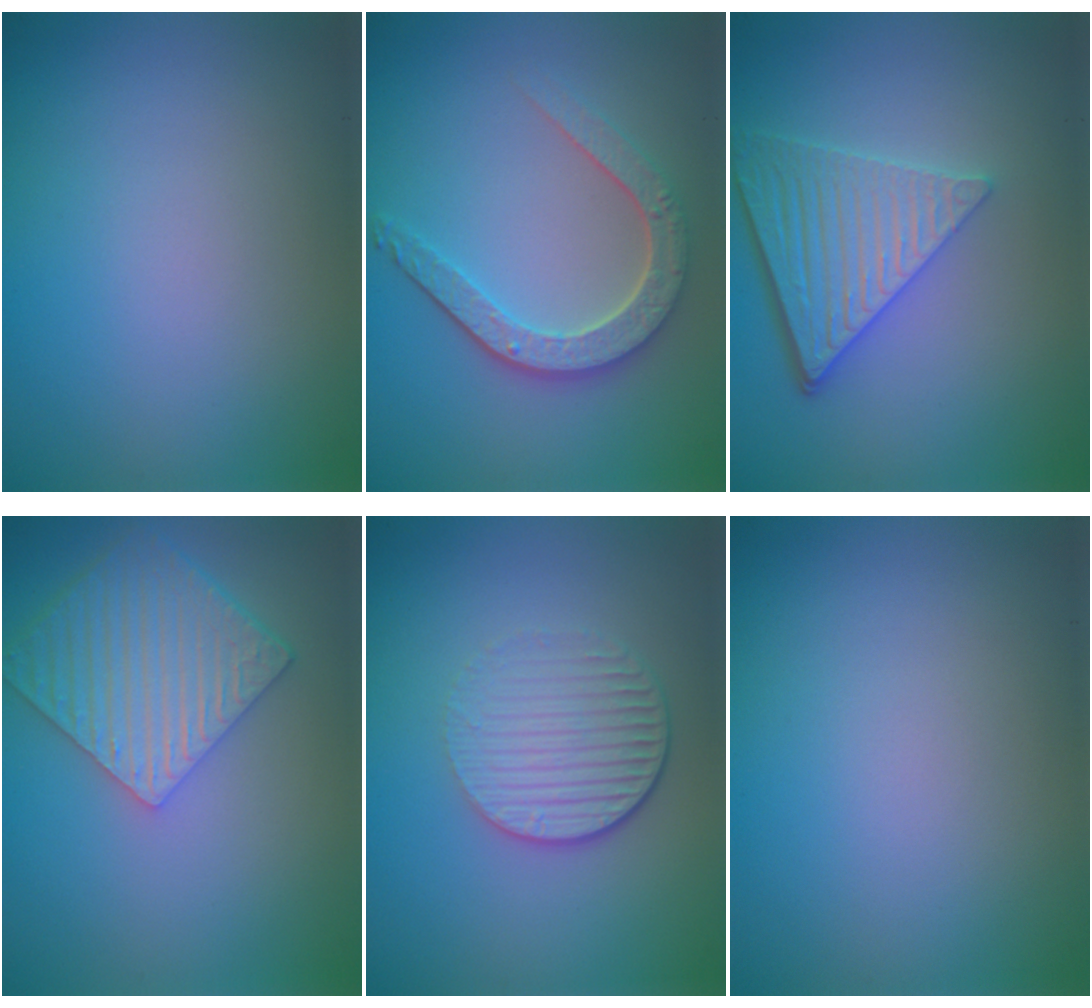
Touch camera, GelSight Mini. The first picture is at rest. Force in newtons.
{"total": 4.5, "press": 3.6, "slide": 2.7}
{"total": 5.6, "press": 4.2, "slide": 3.6}
{"total": 6.0, "press": 4.6, "slide": 4.0}
{"total": 4.2, "press": 2.8, "slide": 3.0}
{"total": 0.0}